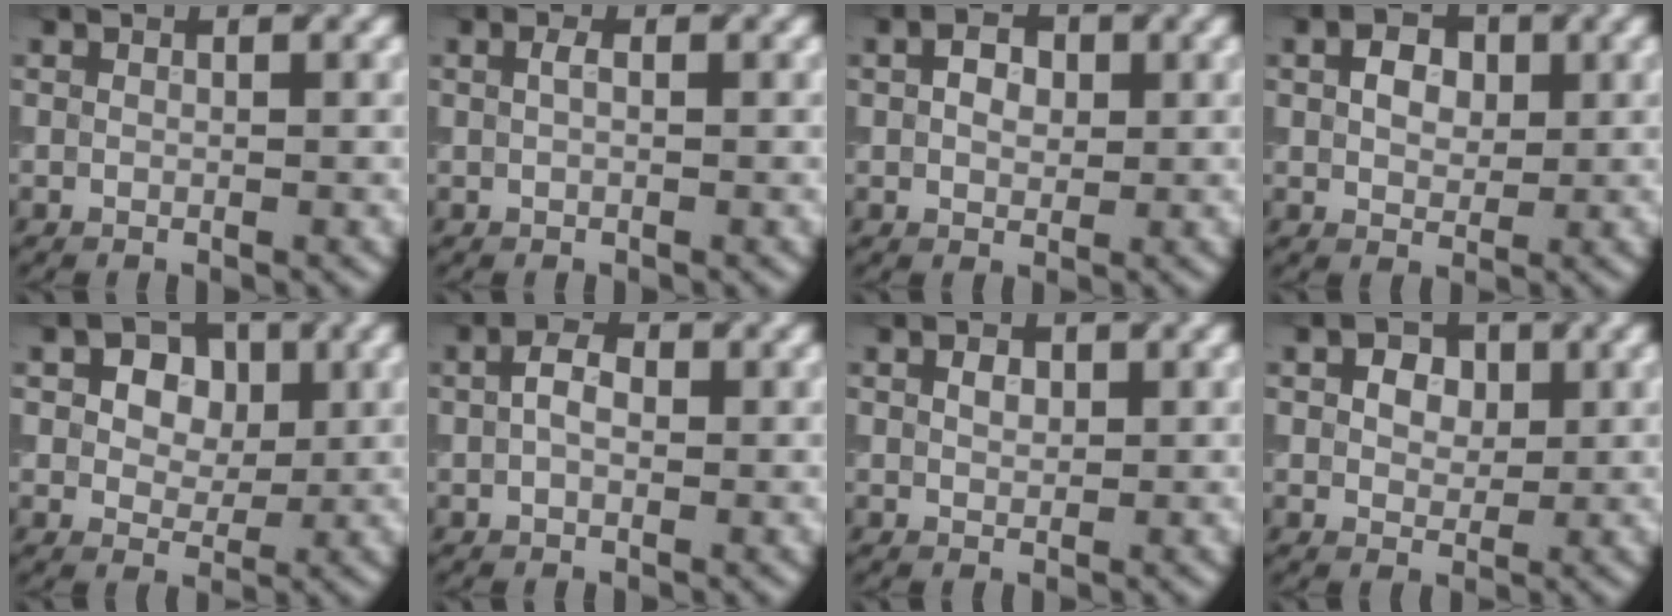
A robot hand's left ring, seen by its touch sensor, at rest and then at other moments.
{"total": 0.8, "force": [0.2, 0.3, 0.7], "torque": [-0.016, 0.003, 0.003]}
{"total": 2.6, "force": [0.5, 1.8, 1.7], "torque": [-0.033, 0.003, 0.006]}
{"total": 3.0, "force": [0.7, 2.2, 1.9], "torque": [-0.037, 0.004, 0.010]}
{"total": 5.2, "force": [1.7, 3.7, 3.3], "torque": [-0.044, 0.009, 0.005]}
{"total": 2.7, "force": [0.3, 1.7, 2.1], "torque": [-0.036, 0.004, -0.001]}
{"total": 1.3, "force": [0.4, 0.8, 0.8], "torque": [-0.014, 0.002, 0.008]}
{"total": 3.1, "force": [1.1, 2.2, 1.9], "torque": [-0.031, 0.003, 0.010]}